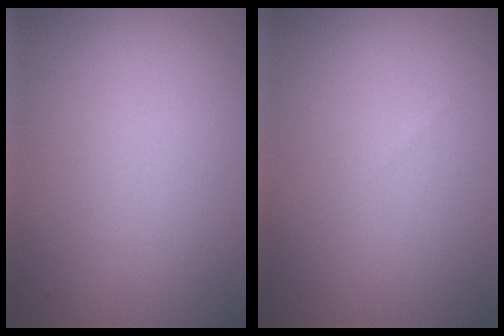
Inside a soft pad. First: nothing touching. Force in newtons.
{"total": 0.0}